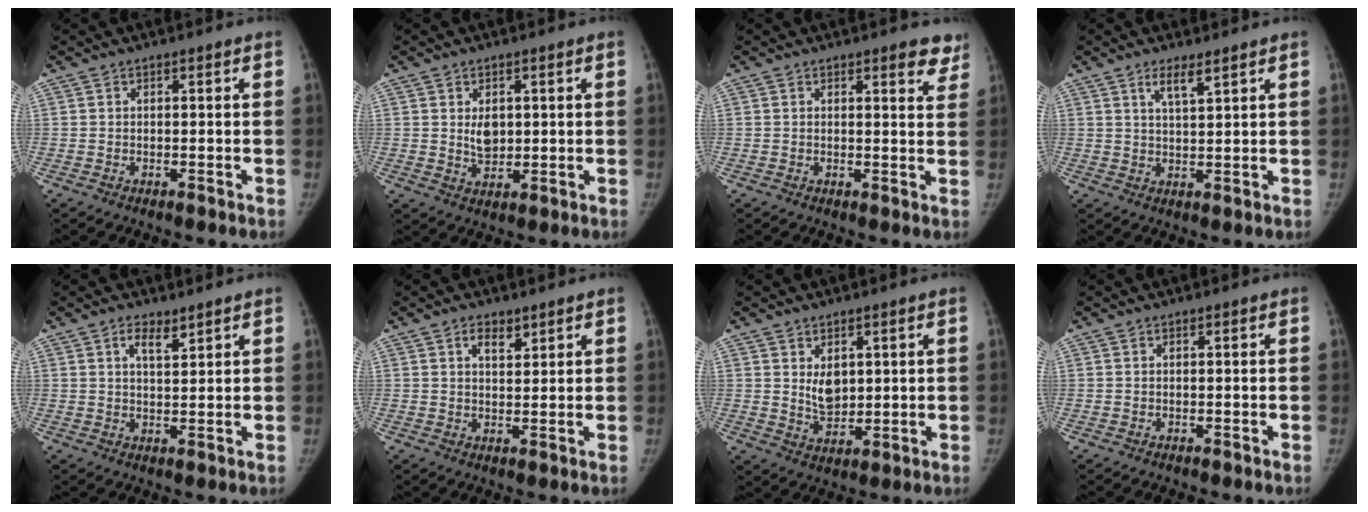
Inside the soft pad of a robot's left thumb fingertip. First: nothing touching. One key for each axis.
{"total": 4.2, "fx": 0.8, "fy": 2.9, "fz": 2.9, "tx": -0.033, "ty": -0.009, "tz": 0.019}
{"total": 4.7, "fx": 3.5, "fy": 1.7, "fz": 2.7, "tx": -0.005, "ty": -0.017, "tz": 0.034}
{"total": 3.9, "fx": 2.7, "fy": 0.8, "fz": 2.8, "tx": -0.051, "ty": -0.017, "tz": 0.052}
{"total": 3.6, "fx": 2.4, "fy": 1.3, "fz": 2.3, "tx": -0.031, "ty": -0.016, "tz": 0.042}
{"total": 3.5, "fx": 2.3, "fy": 1.7, "fz": 2.0, "tx": -0.021, "ty": -0.015, "tz": 0.039}
{"total": 5.4, "fx": 1.5, "fy": 3.6, "fz": 3.7, "tx": -0.043, "ty": -0.018, "tz": 0.036}
{"total": 0.0}